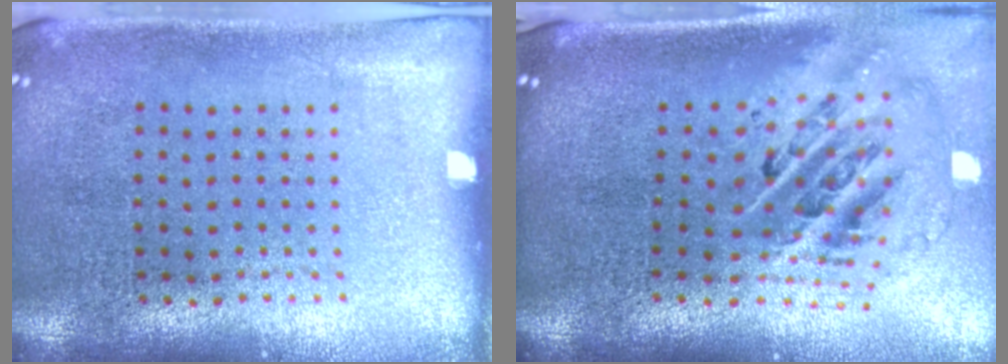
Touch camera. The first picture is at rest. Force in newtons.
{"total": 2.8, "press": 1.9, "slide": 2.1}